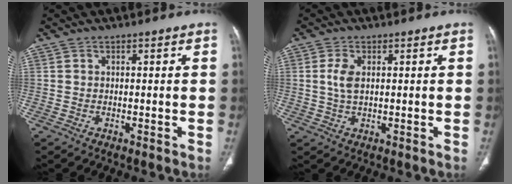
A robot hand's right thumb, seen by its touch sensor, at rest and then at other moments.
{"total": 4.1, "force": [0.8, 2.2, 3.4], "torque": [-0.078, 0.000, 0.018]}